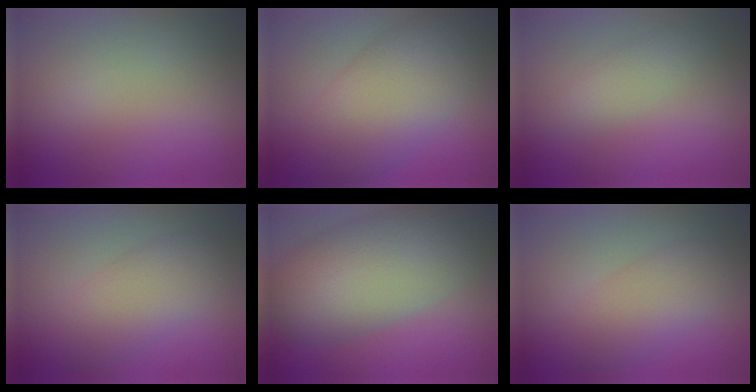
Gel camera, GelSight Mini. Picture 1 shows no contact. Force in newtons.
{"total": 8.6, "press": 8.5, "slide": 0.5}
{"total": 1.6, "press": 1.6, "slide": 0.1}
{"total": 4.3, "press": 4.3, "slide": 0.3}
{"total": 9.6, "press": 9.6, "slide": 0.5}
{"total": 3.8, "press": 3.8, "slide": 0.0}